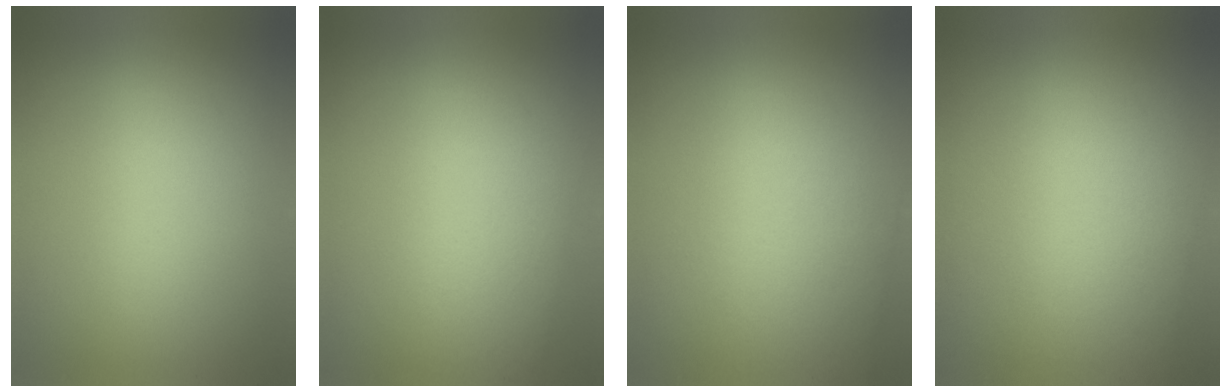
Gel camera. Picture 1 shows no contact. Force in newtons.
{"total": 1.0}
{"total": 2.4}
{"total": 2.6}